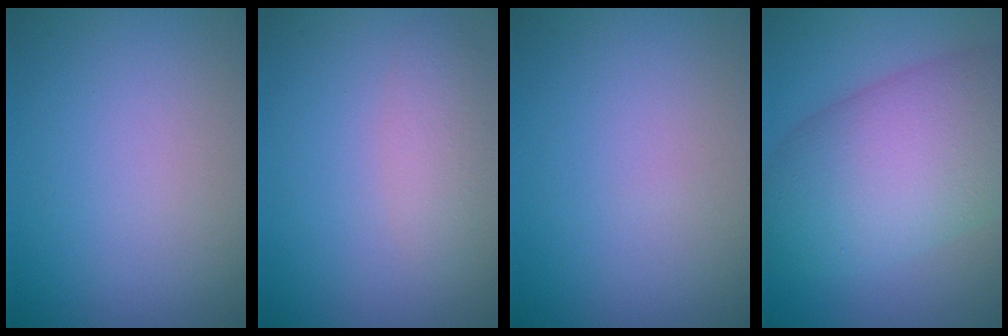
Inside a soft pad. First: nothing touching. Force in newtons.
{"total": 2.1, "press": 2.1, "slide": 0.1}
{"total": 0.0}
{"total": 10.8, "press": 10.8, "slide": 0.4}